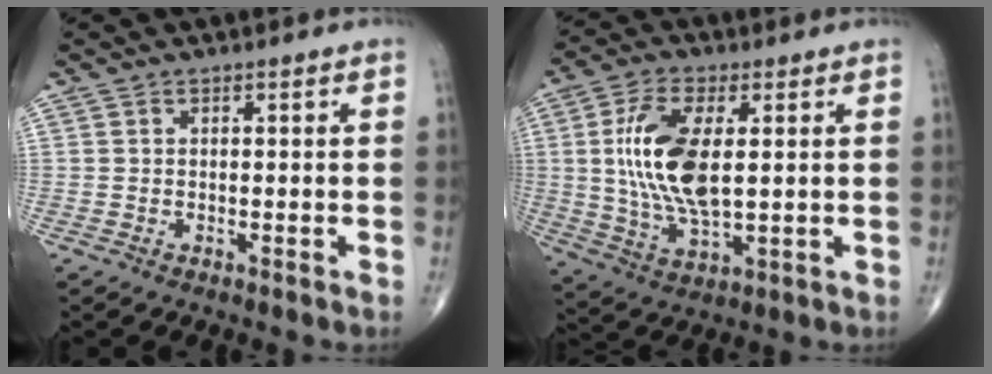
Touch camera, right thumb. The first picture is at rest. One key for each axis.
{"total": 14.3, "fx": 1.8, "fy": 6.5, "fz": 12.6, "tx": -0.253, "ty": -0.010, "tz": 0.040}